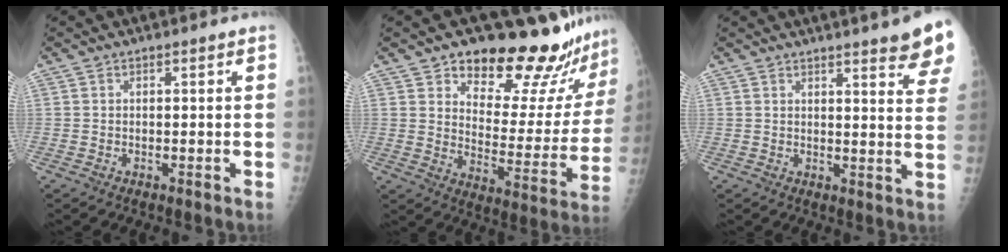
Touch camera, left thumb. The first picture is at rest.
{"total": 21.0, "force": [17.2, 7.0, 9.7], "torque": [-0.074, -0.126, 0.229]}
{"total": 11.9, "force": [9.0, 1.6, 7.6], "torque": [-0.068, -0.040, 0.092]}